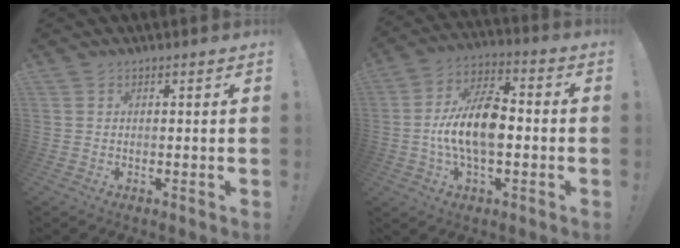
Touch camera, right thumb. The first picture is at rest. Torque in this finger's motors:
{"motor_torque": [2.42, 1.10, 0.43, -0.17, 0.33]}